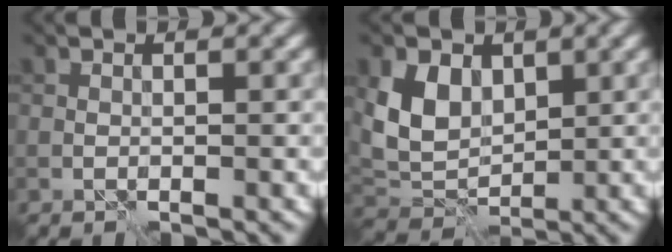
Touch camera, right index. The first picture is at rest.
{"total": 4.8, "force": [1.5, 3.6, 2.8], "torque": [-0.063, -0.005, 0.030]}